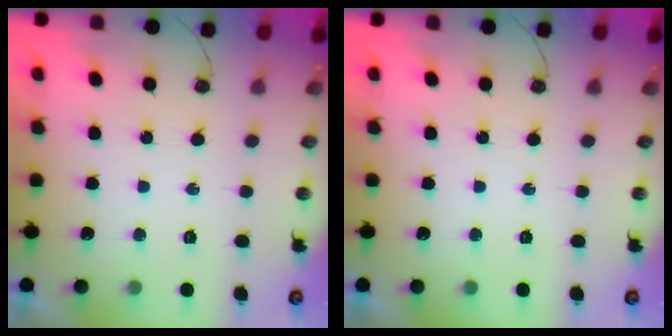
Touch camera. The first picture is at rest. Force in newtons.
{"total": 0.0}